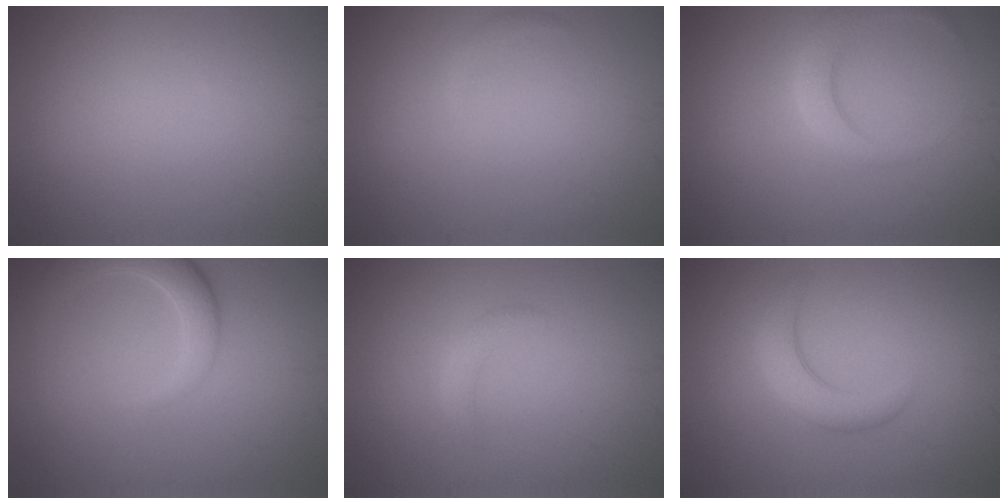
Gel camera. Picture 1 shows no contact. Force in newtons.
{"total": 0.6, "press": 0.6, "slide": 0.1}
{"total": 2.9, "press": 2.9, "slide": 0.1}
{"total": 4.1, "press": 4.0, "slide": 0.6}
{"total": 1.2, "press": 1.2, "slide": 0.1}
{"total": 3.2, "press": 3.2, "slide": 0.3}